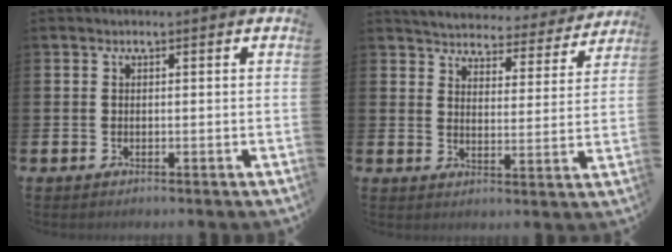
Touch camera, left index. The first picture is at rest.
{"total": 4.6, "force": [4.5, 0.9, 0.1], "torque": [-0.023, -0.038, 0.075]}